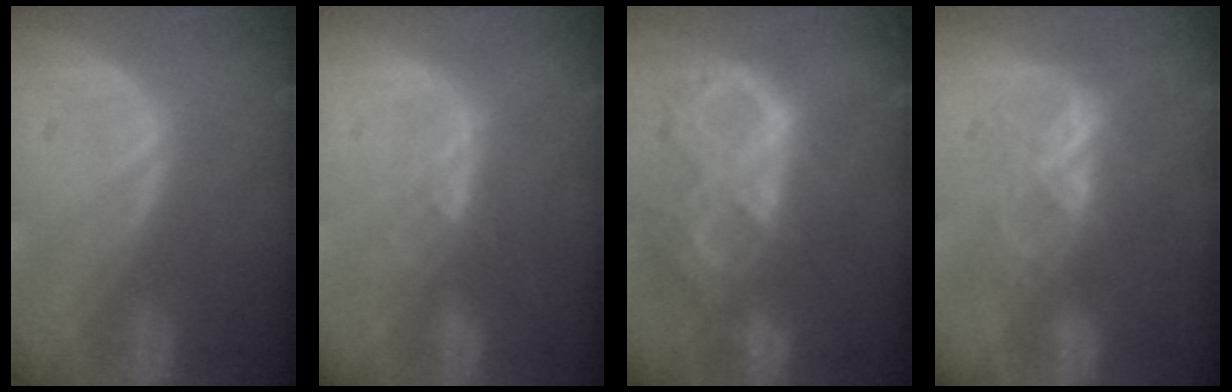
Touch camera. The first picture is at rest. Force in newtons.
{"total": 2.6, "press": 2.5, "slide": 0.8}
{"total": 10.6, "press": 9.0, "slide": 5.7}
{"total": 7.1, "press": 6.0, "slide": 3.7}